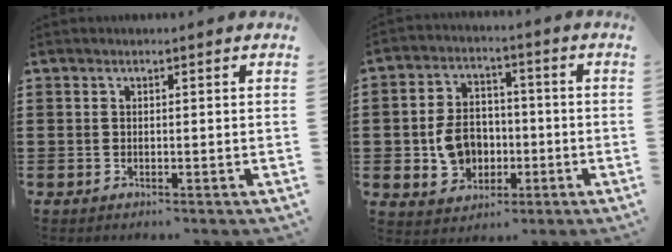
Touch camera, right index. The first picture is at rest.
{"total": 8.0, "force": [-1.3, 6.3, 4.8], "torque": [-0.109, 0.009, -0.026]}